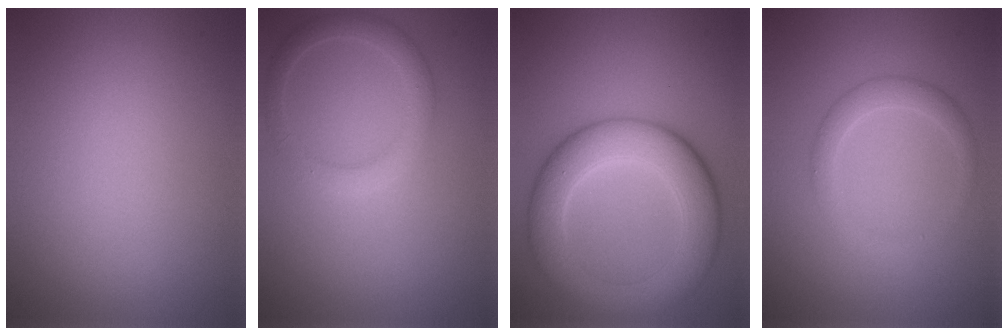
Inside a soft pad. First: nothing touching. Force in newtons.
{"total": 2.5, "press": 2.5, "slide": 0.1}
{"total": 8.1, "press": 8.1, "slide": 0.1}
{"total": 1.5, "press": 1.5, "slide": 0.0}